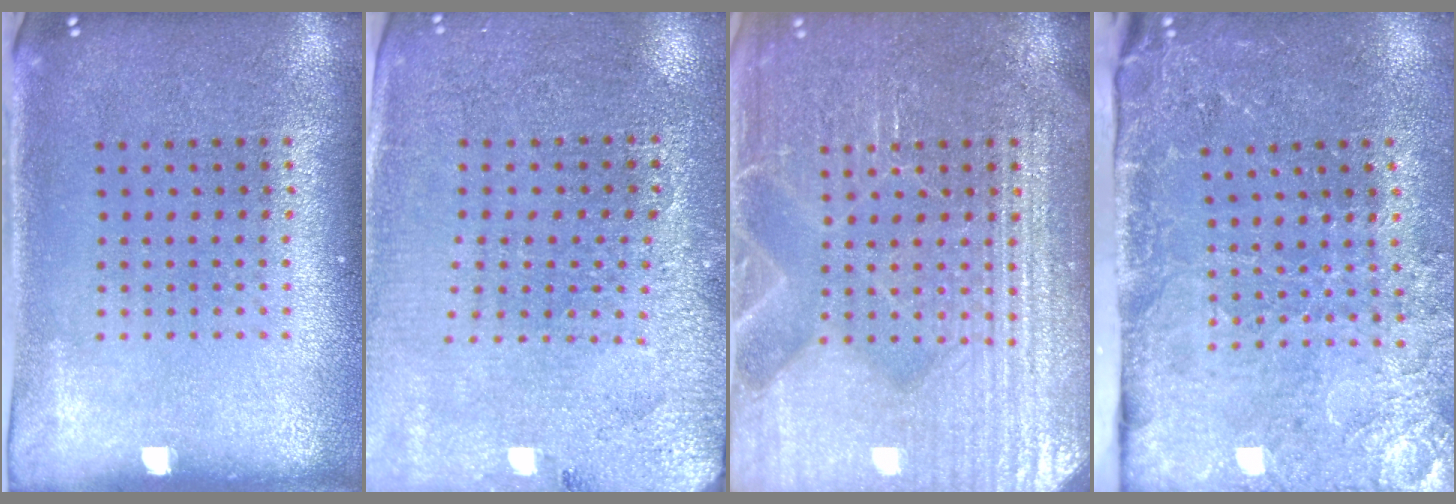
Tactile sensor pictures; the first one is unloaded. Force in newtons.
{"total": 2.9, "press": 2.8, "slide": 0.4}
{"total": 6.8, "press": 6.7, "slide": 0.8}
{"total": 3.3, "press": 3.2, "slide": 0.7}